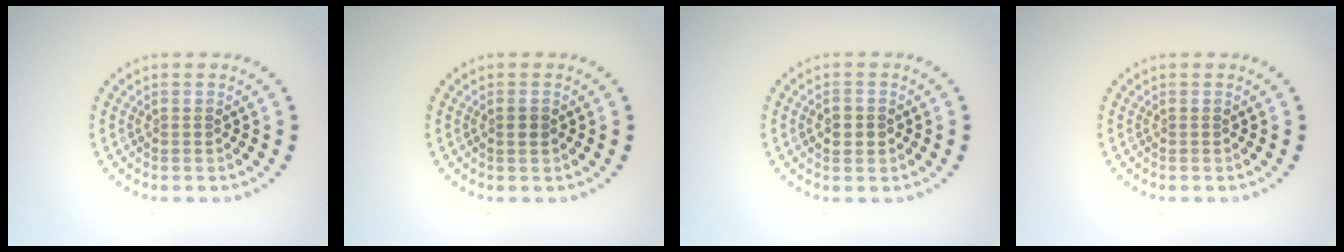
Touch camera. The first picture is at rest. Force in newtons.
{"total": 0.9, "press": 0.8, "slide": 0.3}
{"total": 2.2, "press": 2.1, "slide": 0.2}
{"total": 0.0}